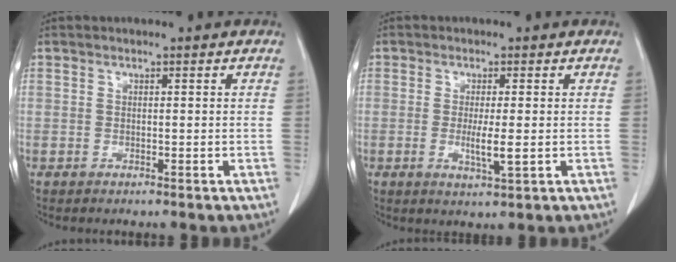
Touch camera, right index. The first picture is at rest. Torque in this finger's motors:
{"motor_torque": [0.64, -0.32, 0.38, 0.07]}